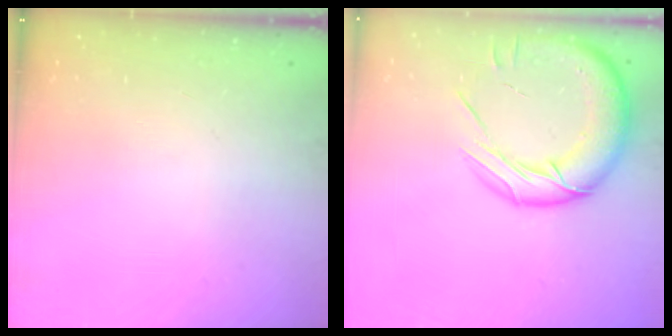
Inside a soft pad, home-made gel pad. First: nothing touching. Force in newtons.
{"total": 18.6, "press": 18.2, "slide": 3.5}